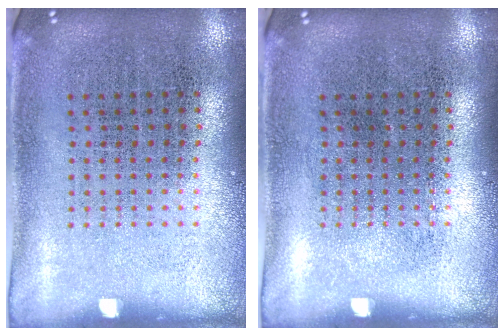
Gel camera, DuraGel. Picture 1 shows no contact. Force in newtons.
{"total": 0.0}